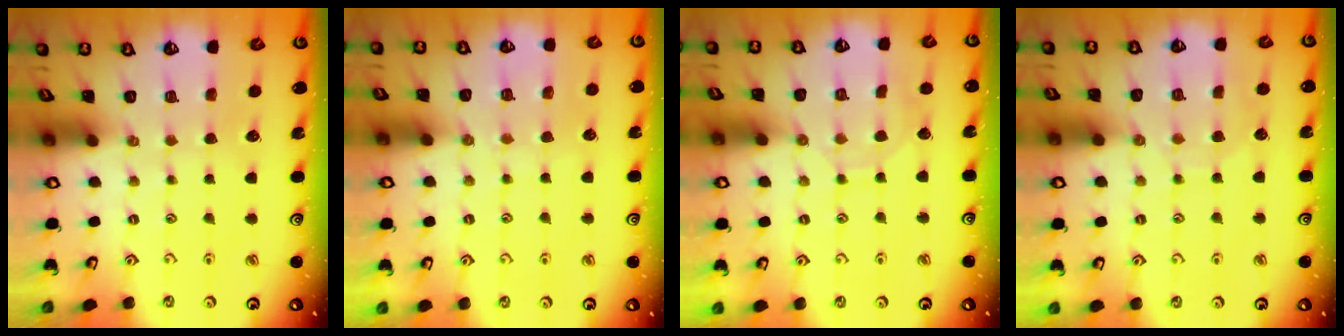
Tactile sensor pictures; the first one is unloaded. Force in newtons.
{"total": 4.8, "press": 4.8, "slide": 0.6}
{"total": 7.7, "press": 7.6, "slide": 0.6}
{"total": 6.3, "press": 6.2, "slide": 0.6}